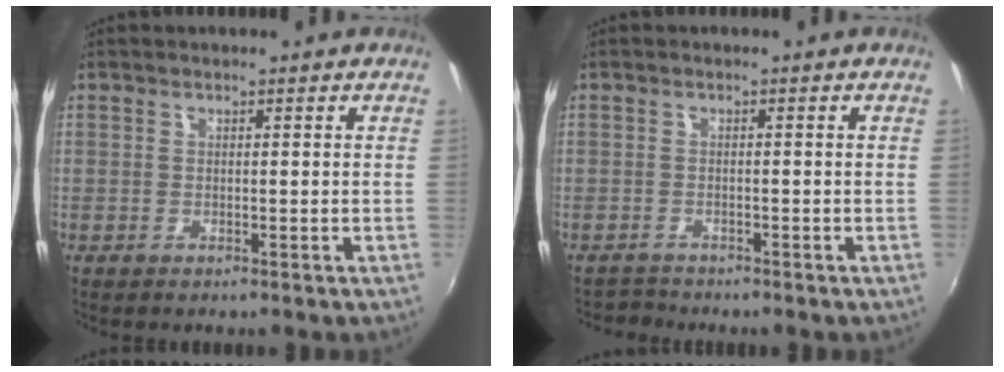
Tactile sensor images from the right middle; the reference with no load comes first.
{"total": 1.9, "force": [-1.8, 0.5, -0.4], "torque": [-0.001, 0.001, -0.036]}